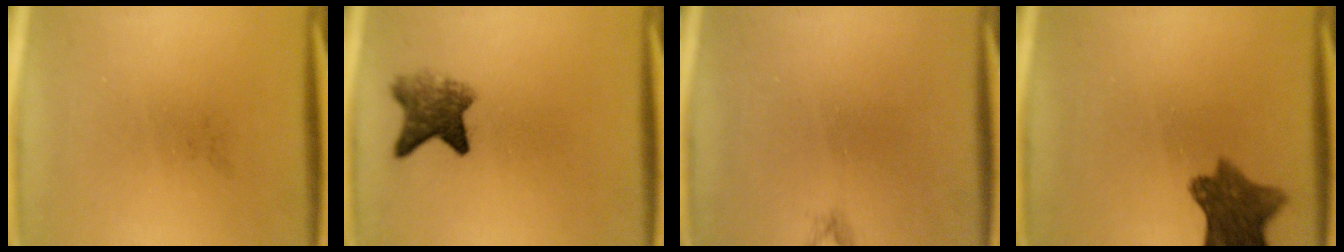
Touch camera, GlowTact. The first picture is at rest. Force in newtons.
{"total": 5.7}
{"total": 0.6}
{"total": 8.7}